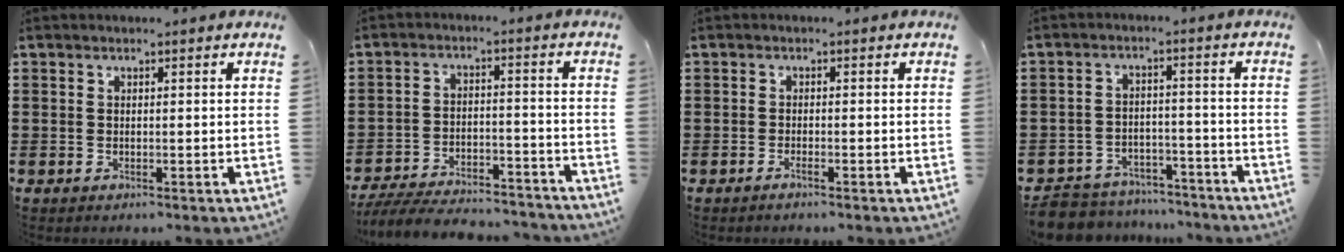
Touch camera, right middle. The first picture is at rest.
{"total": 7.1, "force": [-6.8, 0.8, 1.8], "torque": [-0.038, 0.006, -0.134]}
{"total": 0.9, "force": [-0.6, 0.0, 0.6], "torque": [-0.012, -0.003, -0.012]}
{"total": 6.3, "force": [-6.2, 1.2, 0.3], "torque": [-0.016, 0.013, -0.126]}